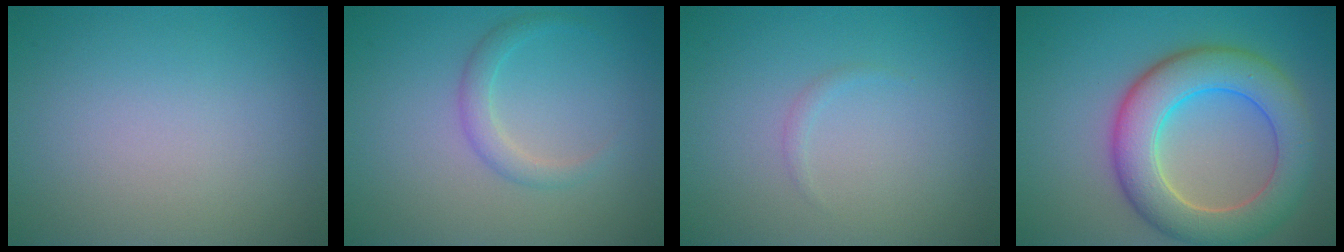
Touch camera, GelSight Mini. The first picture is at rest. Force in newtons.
{"total": 1.8, "press": 1.8, "slide": 0.2}
{"total": 0.5, "press": 0.5, "slide": 0.1}
{"total": 8.1, "press": 8.1, "slide": 0.6}